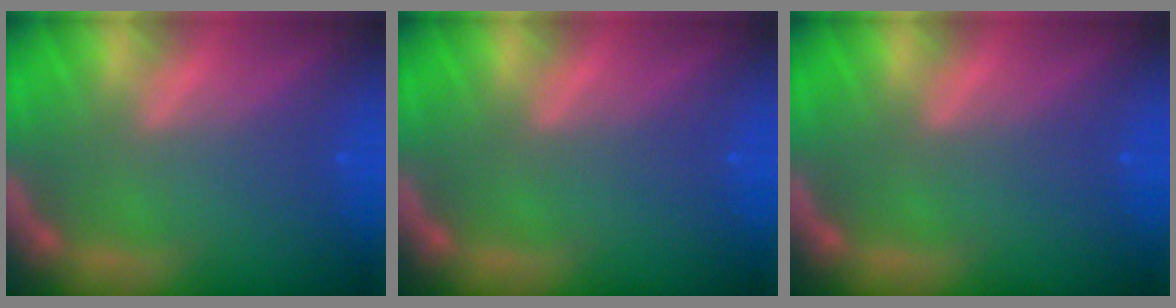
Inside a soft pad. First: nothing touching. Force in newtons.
{"total": 0.0}
{"total": 0.0}